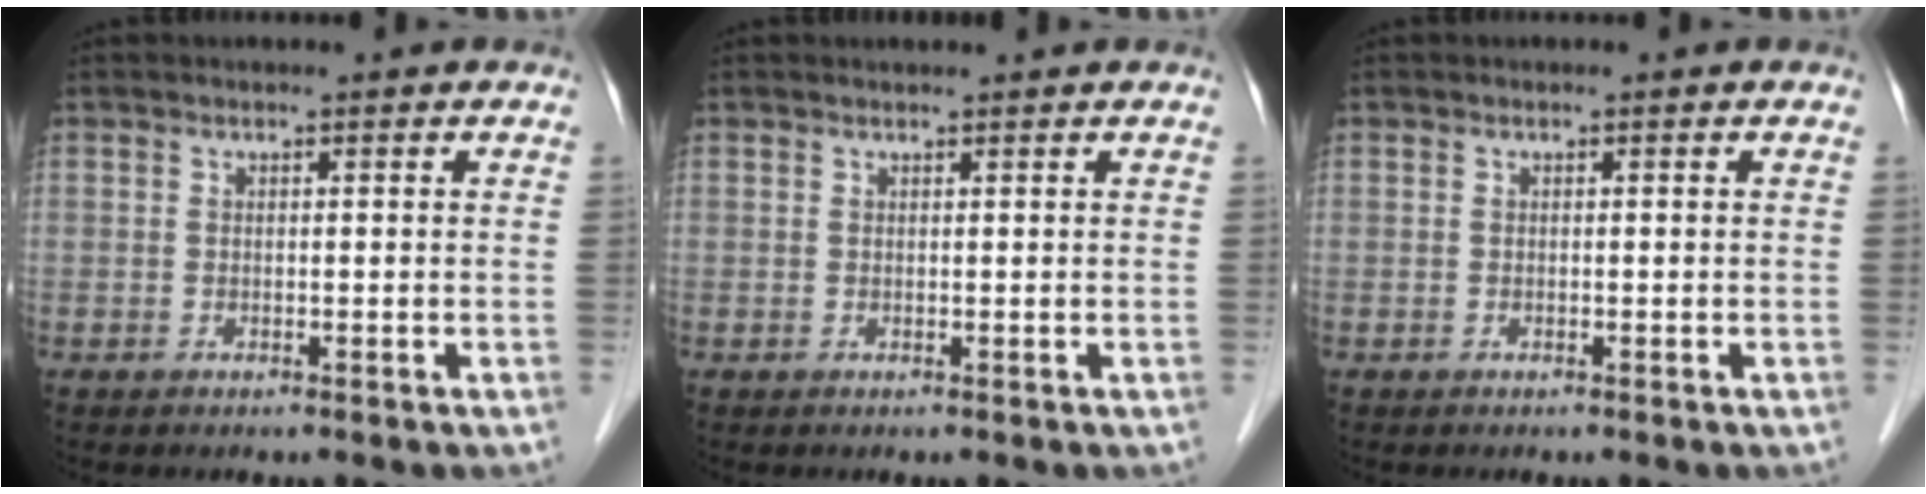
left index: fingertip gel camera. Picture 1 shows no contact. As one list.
[{"total": 1.4, "force": [1.3, 0.0, 0.4], "torque": [-0.006, 0.011, 0.024]}, {"total": 0.0}]